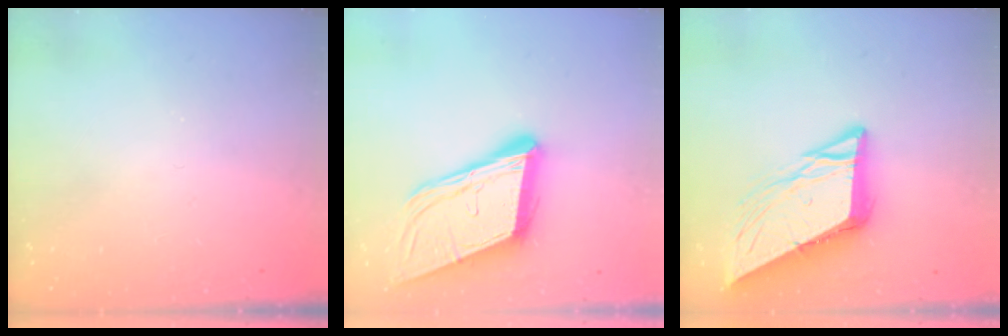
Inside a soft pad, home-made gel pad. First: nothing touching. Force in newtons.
{"total": 16.6, "press": 16.1, "slide": 4.0}
{"total": 11.0, "press": 10.9, "slide": 1.2}